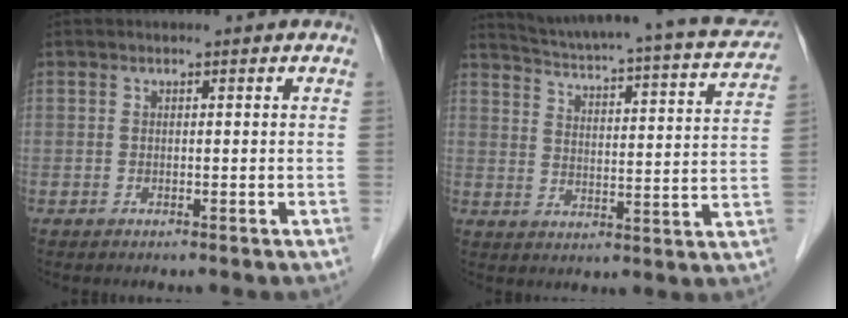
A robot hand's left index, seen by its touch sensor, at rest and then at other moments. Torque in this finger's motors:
{"motor_torque": [0.83, -0.96, 0.17, 0.00]}